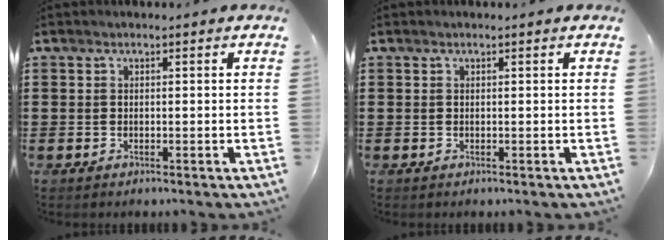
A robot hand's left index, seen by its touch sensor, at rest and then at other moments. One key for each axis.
{"total": 0.0}